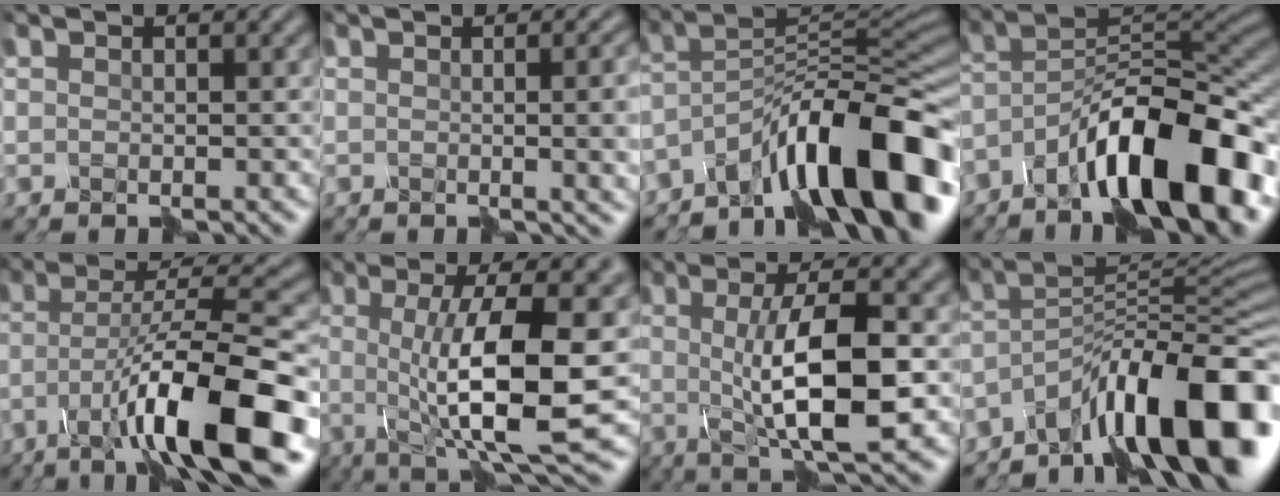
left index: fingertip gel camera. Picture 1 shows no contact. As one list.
[{"total": 6.4, "force": [-0.1, 2.8, 5.8], "torque": [-0.042, -0.011, 0.013]}, {"total": 12.0, "force": [-8.3, 2.6, 8.2], "torque": [-0.113, 0.022, -0.145]}, {"total": 12.6, "force": [-8.4, 3.2, 8.9], "torque": [-0.138, 0.019, -0.146]}, {"total": 11.9, "force": [-6.6, 1.7, 9.7], "torque": [-0.162, 0.014, -0.103]}, {"total": 11.3, "force": [-0.6, 2.4, 11.0], "torque": [-0.152, 0.001, -0.010]}, {"total": 8.6, "force": [-0.4, 1.9, 8.4], "torque": [-0.124, 0.001, -0.004]}, {"total": 12.8, "force": [-8.5, 2.8, 9.2], "torque": [-0.133, 0.021, -0.148]}]